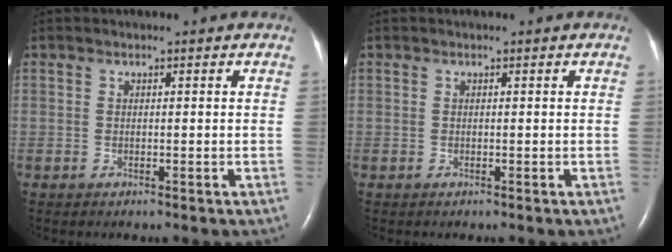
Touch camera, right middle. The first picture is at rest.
{"total": 0.0}